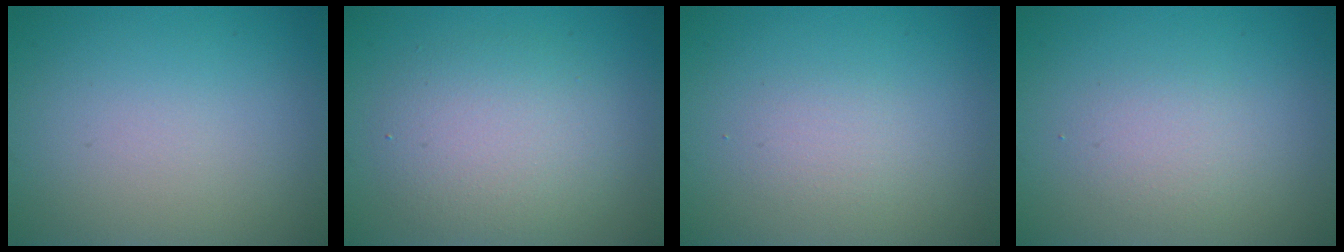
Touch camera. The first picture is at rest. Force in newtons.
{"total": 4.3, "press": 4.3, "slide": 0.2}
{"total": 1.3, "press": 1.3, "slide": 0.1}
{"total": 1.7, "press": 1.7, "slide": 0.1}